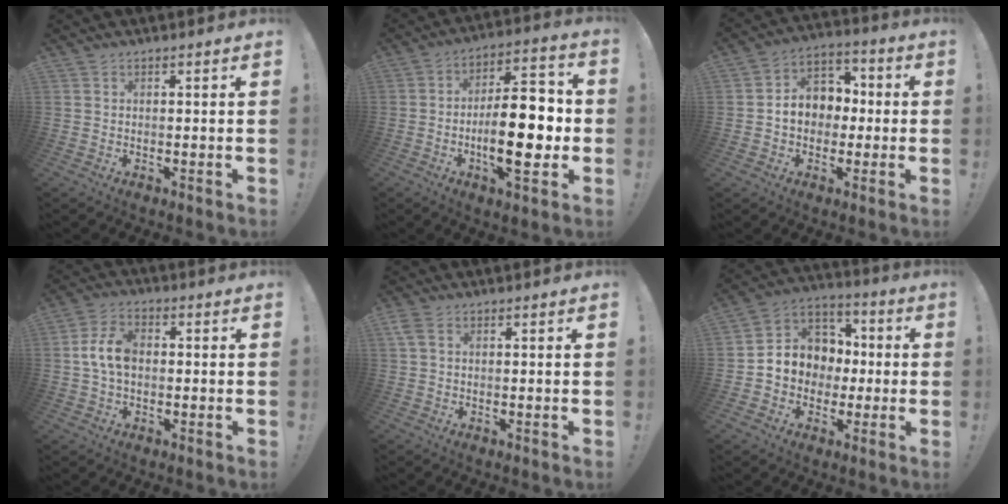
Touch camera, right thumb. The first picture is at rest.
{"total": 18.6, "force": [-3.4, 7.3, 16.7], "torque": [-0.252, 0.009, -0.056]}
{"total": 10.8, "force": [-0.4, 9.4, 5.4], "torque": [-0.071, 0.017, 0.004]}
{"total": 8.7, "force": [0.0, 5.5, 6.7], "torque": [-0.135, 0.013, 0.003]}
{"total": 2.5, "force": [0.9, 1.3, 1.9], "torque": [-0.045, 0.007, 0.020]}
{"total": 10.3, "force": [-1.1, 9.7, 3.3], "torque": [-0.033, 0.005, -0.011]}